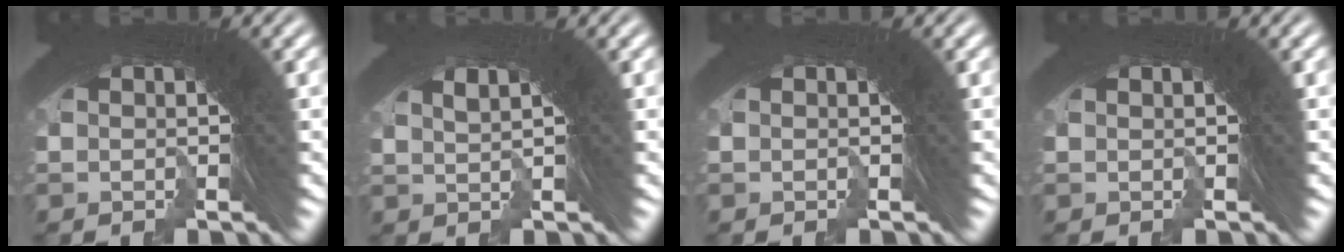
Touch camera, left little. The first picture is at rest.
{"total": 2.0, "force": [0.0, 1.3, 1.5], "torque": [-0.050, -0.007, 0.001]}
{"total": 0.6, "force": [-0.4, -0.3, -0.4], "torque": [0.006, -0.004, -0.005]}
{"total": 0.0}